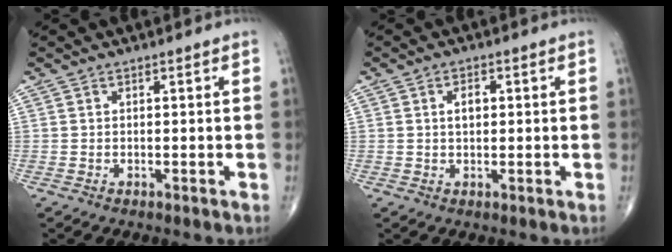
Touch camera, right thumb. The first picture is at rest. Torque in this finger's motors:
{"motor_torque": [0.35, 0.93, 0.43, 0.06, 0.03]}